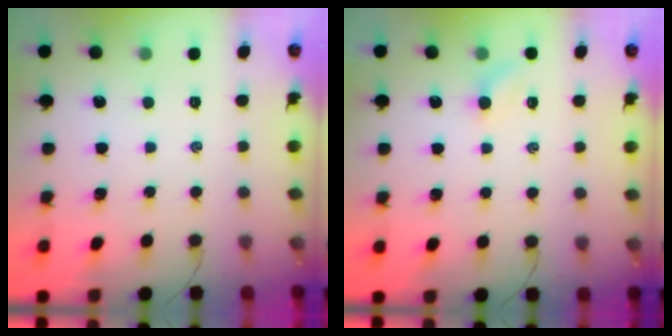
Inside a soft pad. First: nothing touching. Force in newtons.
{"total": 3.6, "press": 3.4, "slide": 1.1}